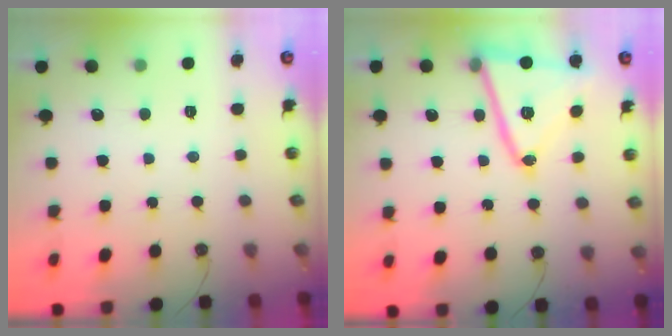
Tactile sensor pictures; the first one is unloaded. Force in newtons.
{"total": 18.7, "press": 18.6, "slide": 2.1}